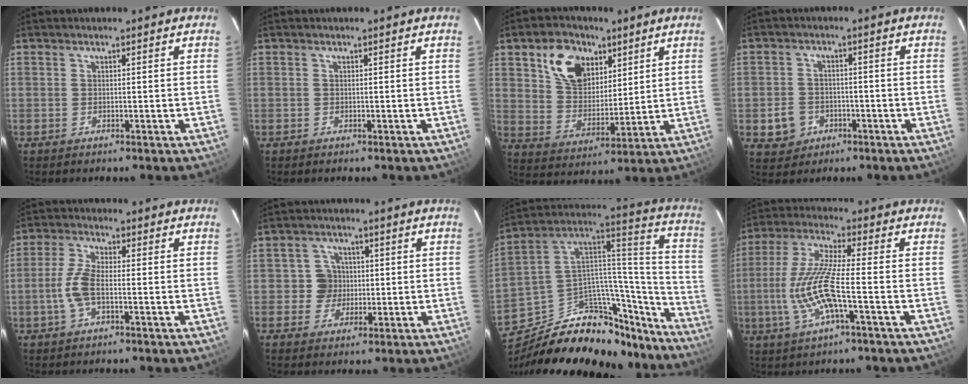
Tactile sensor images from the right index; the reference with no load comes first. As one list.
[{"total": 0.0}, {"total": 12.6, "force": [6.3, 8.4, 6.9], "torque": [-0.136, 0.028, 0.123]}, {"total": 5.8, "force": [-2.1, 5.2, 1.6], "torque": [-0.047, 0.014, -0.024]}, {"total": 5.8, "force": [-1.6, 1.9, 5.3], "torque": [-0.120, 0.004, -0.034]}, {"total": 4.5, "force": [-0.1, 4.5, 0.3], "torque": [0.000, 0.012, -0.003]}, {"total": 30.7, "force": [-24.0, 14.2, 12.6], "torque": [-0.189, 0.082, -0.348]}, {"total": 12.1, "force": [-3.3, 1.6, 11.5], "torque": [-0.245, -0.007, -0.063]}]